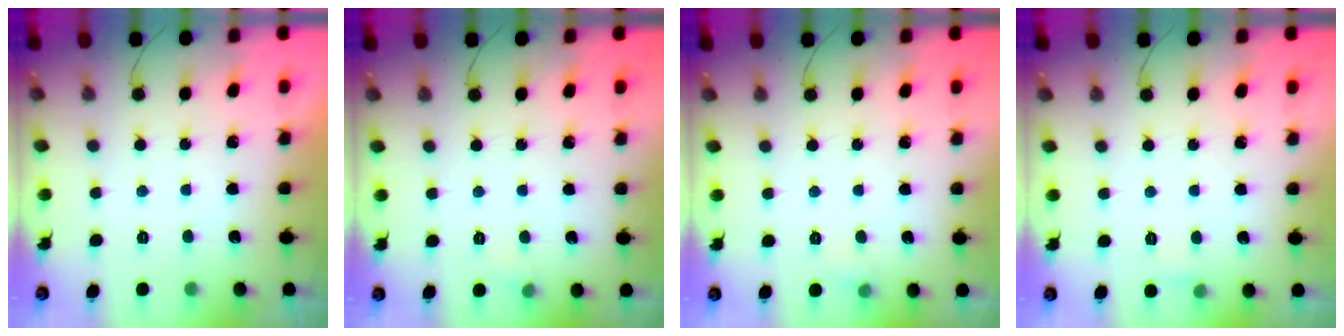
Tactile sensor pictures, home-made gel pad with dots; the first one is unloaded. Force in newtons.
{"total": 2.9, "press": 2.8, "slide": 0.9}
{"total": 3.2, "press": 3.0, "slide": 1.2}
{"total": 6.3, "press": 1.7, "slide": 6.1}